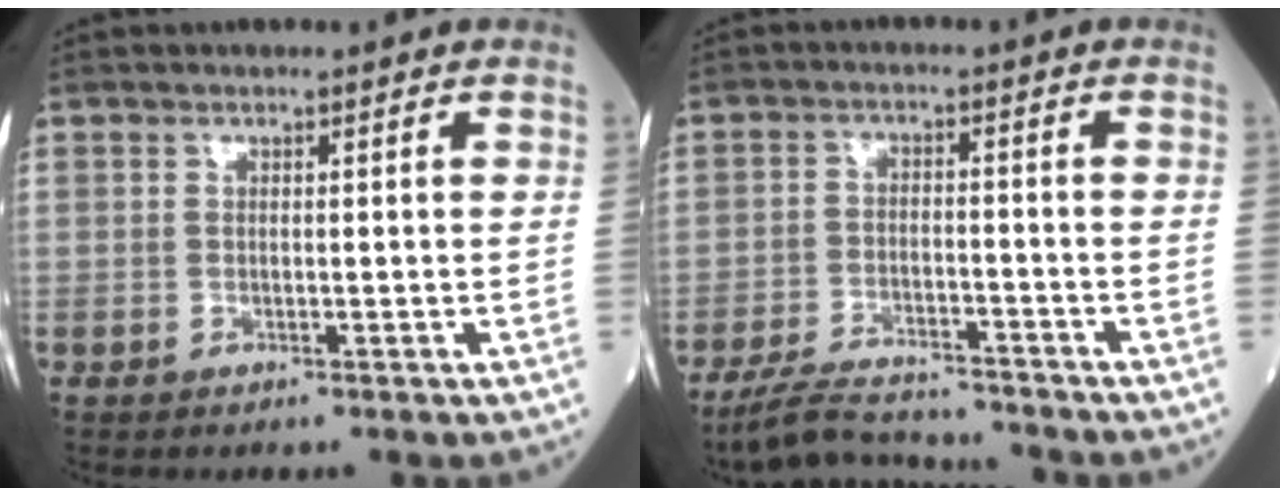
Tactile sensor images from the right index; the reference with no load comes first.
{"total": 8.9, "force": [-8.4, 1.3, 2.7], "torque": [-0.047, -0.006, -0.141]}